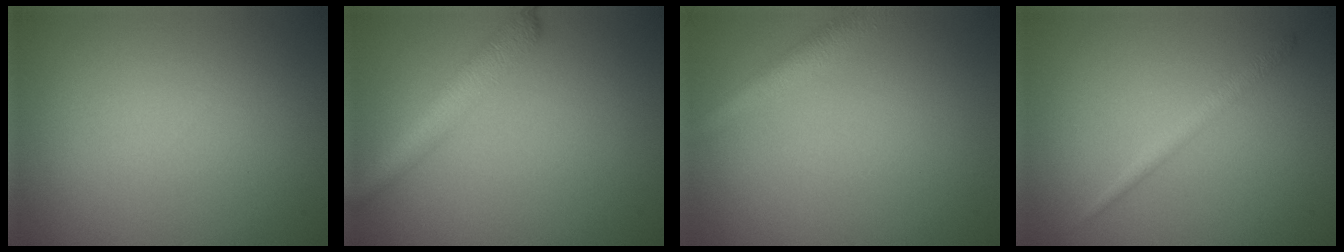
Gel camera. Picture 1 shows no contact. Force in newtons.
{"total": 3.3, "press": 3.3, "slide": 0.1}
{"total": 2.8, "press": 2.8, "slide": 0.1}
{"total": 1.4, "press": 1.4, "slide": 0.1}